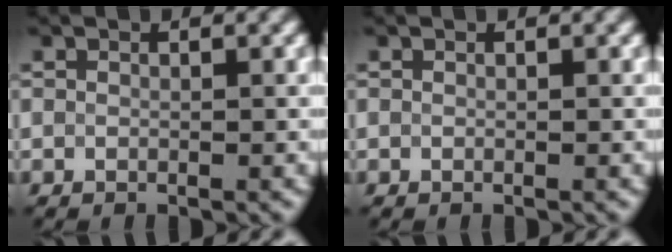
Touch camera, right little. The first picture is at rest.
{"total": 0.0}